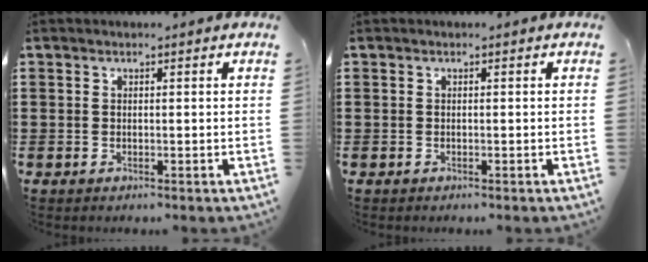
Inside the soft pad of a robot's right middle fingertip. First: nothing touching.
{"total": 0.0}